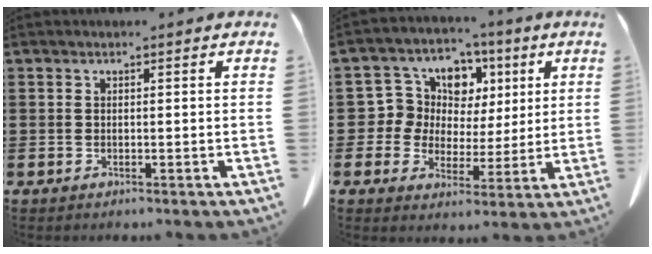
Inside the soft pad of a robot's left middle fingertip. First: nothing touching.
{"total": 8.7, "force": [3.1, 7.8, 2.3], "torque": [-0.094, -0.008, 0.062]}